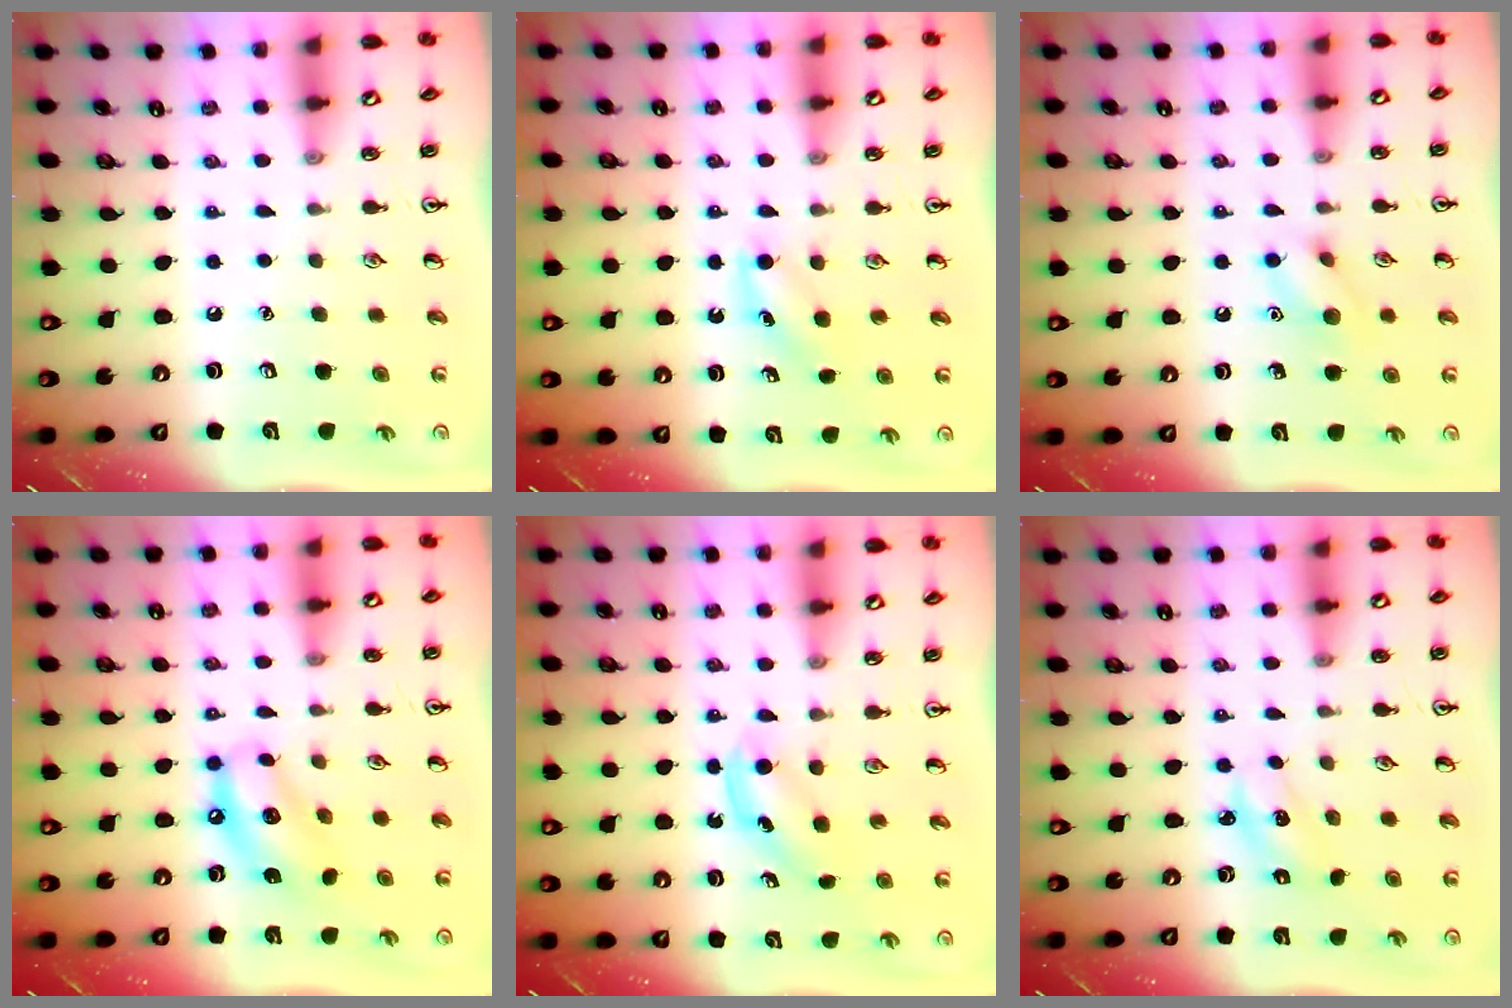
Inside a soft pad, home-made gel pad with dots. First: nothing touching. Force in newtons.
{"total": 3.9, "press": 3.7, "slide": 1.3}
{"total": 8.1, "press": 8.0, "slide": 0.7}
{"total": 10.5, "press": 10.2, "slide": 2.7}
{"total": 4.0, "press": 3.9, "slide": 0.7}
{"total": 2.5, "press": 2.4, "slide": 0.5}